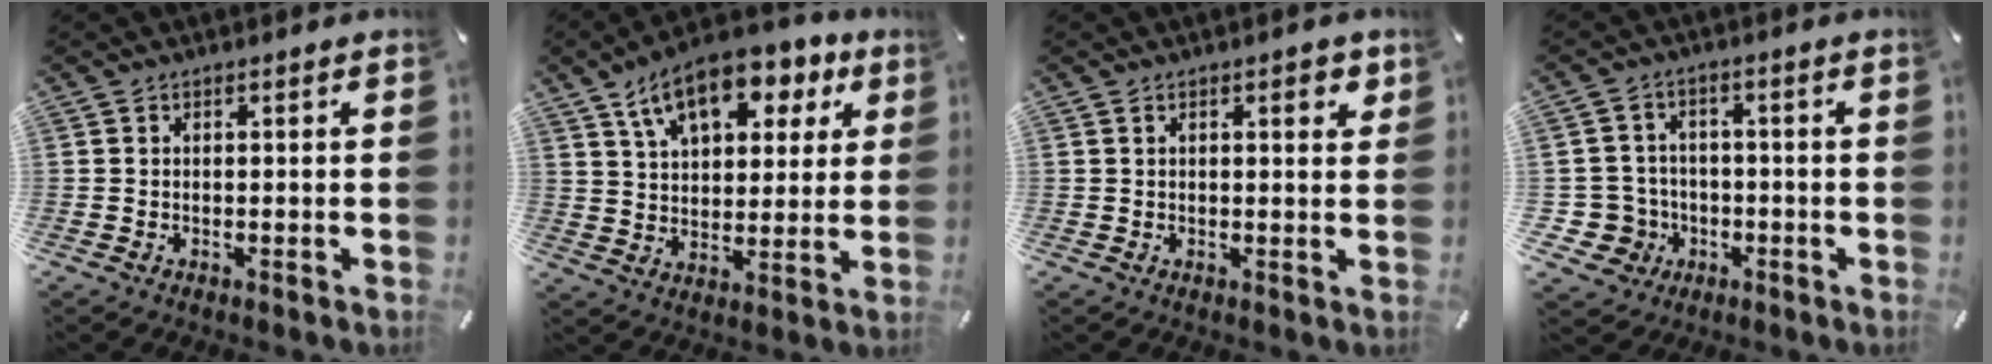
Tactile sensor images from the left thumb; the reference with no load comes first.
{"total": 14.6, "force": [8.4, 8.3, 8.6], "torque": [-0.138, -0.027, 0.147]}
{"total": 2.9, "force": [1.3, 0.9, 2.4], "torque": [-0.043, 0.000, 0.019]}
{"total": 7.6, "force": [-1.6, 7.4, 1.3], "torque": [-0.063, 0.008, -0.025]}